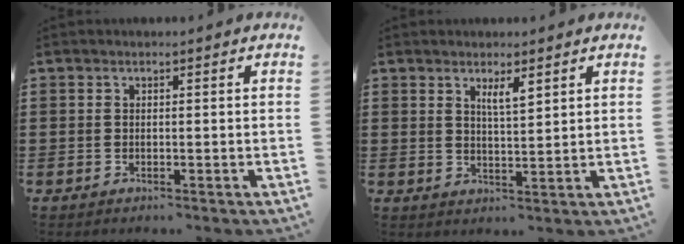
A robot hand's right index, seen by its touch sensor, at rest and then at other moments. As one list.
[{"total": 2.9, "force": [1.9, 0.6, 2.1], "torque": [-0.044, 0.003, 0.031]}]